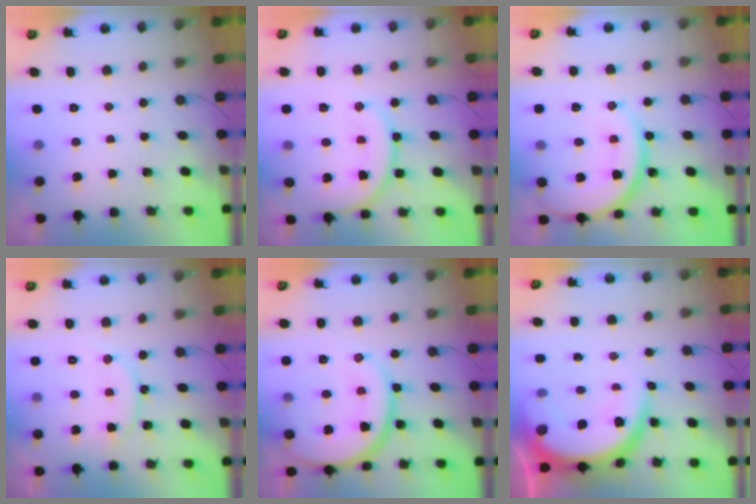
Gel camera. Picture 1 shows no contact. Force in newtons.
{"total": 15.5, "press": 15.4, "slide": 2.0}
{"total": 16.7, "press": 16.7, "slide": 1.3}
{"total": 11.9, "press": 11.9, "slide": 0.8}
{"total": 18.1, "press": 18.0, "slide": 2.4}
{"total": 14.2, "press": 14.1, "slide": 0.9}